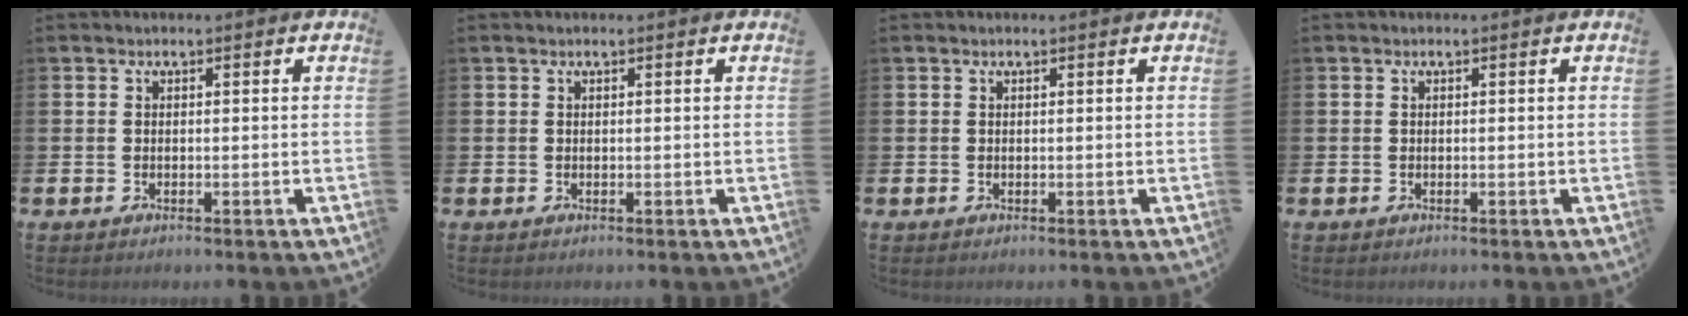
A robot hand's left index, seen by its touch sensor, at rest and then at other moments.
{"total": 0.0}
{"total": 0.0}
{"total": 0.0}